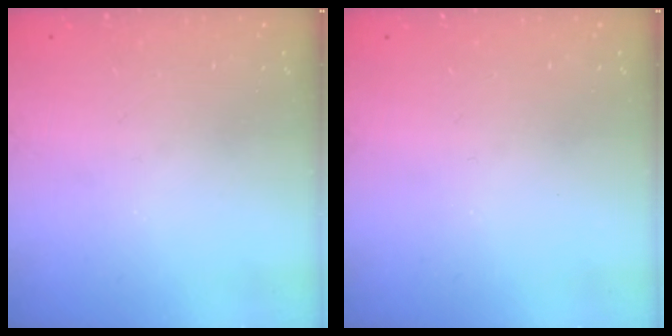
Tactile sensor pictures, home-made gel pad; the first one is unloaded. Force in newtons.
{"total": 0.0}